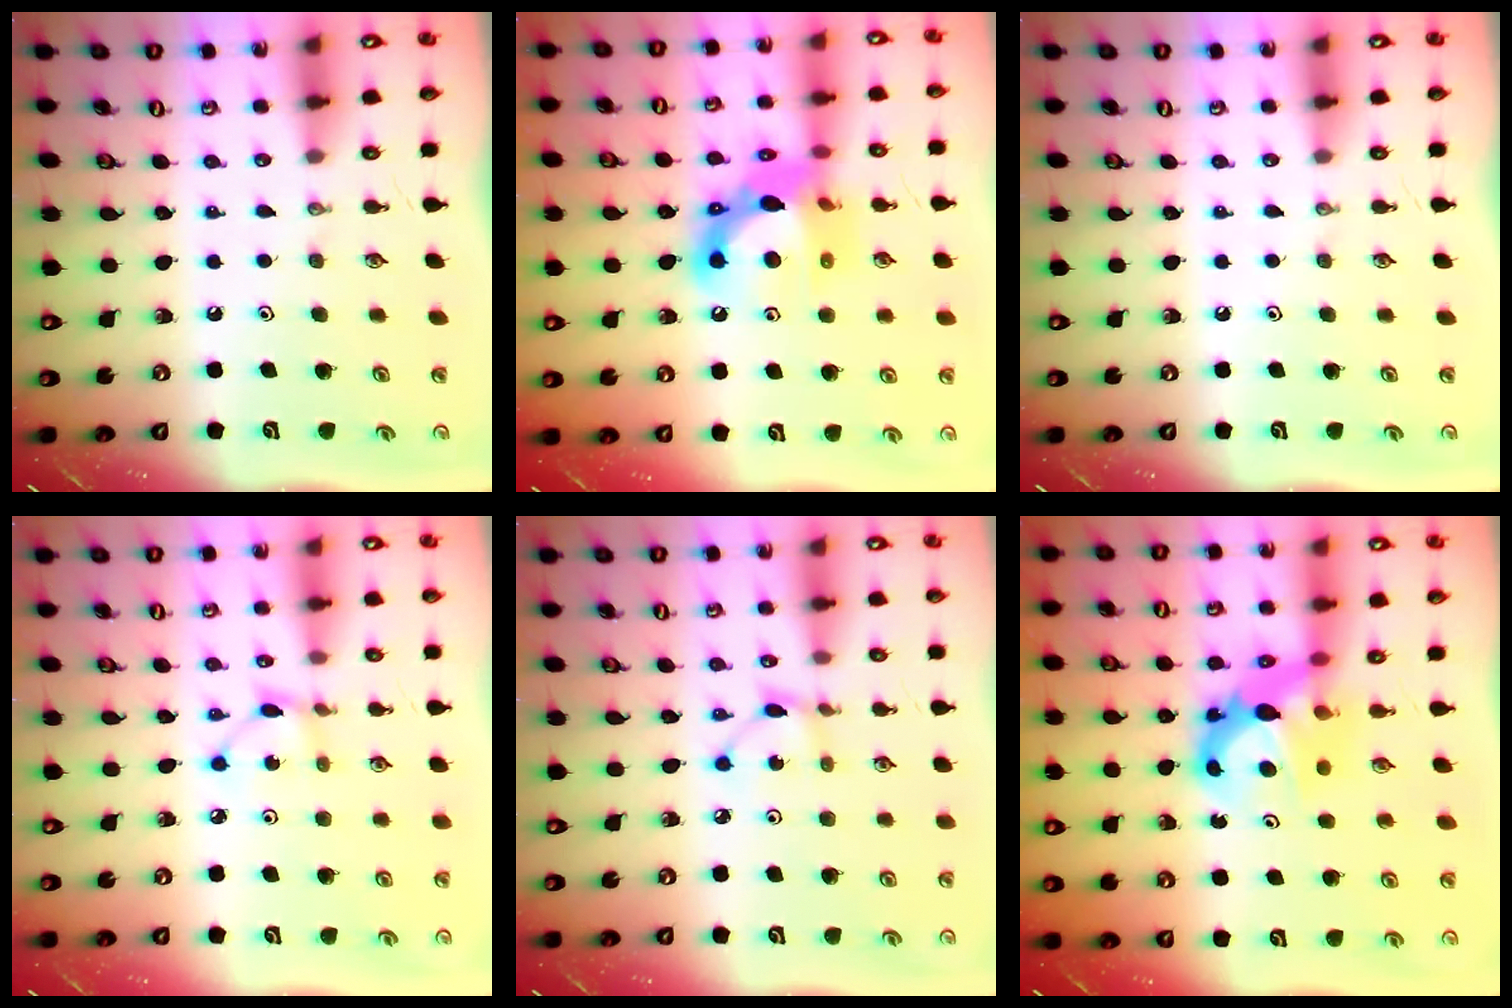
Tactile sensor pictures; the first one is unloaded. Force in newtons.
{"total": 16.0, "press": 15.9, "slide": 1.2}
{"total": 0.0}
{"total": 2.2, "press": 2.2, "slide": 0.1}
{"total": 2.2, "press": 2.2, "slide": 0.1}
{"total": 8.2, "press": 8.2, "slide": 0.5}